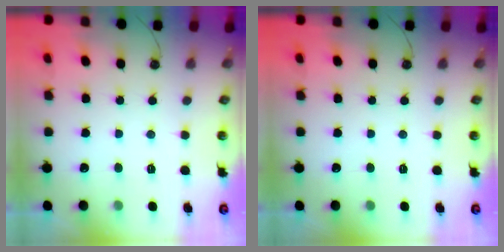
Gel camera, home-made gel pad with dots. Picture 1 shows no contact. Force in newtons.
{"total": 0.0}